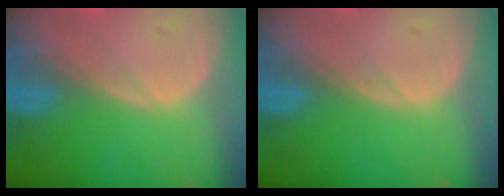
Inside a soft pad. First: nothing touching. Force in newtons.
{"total": 0.0}